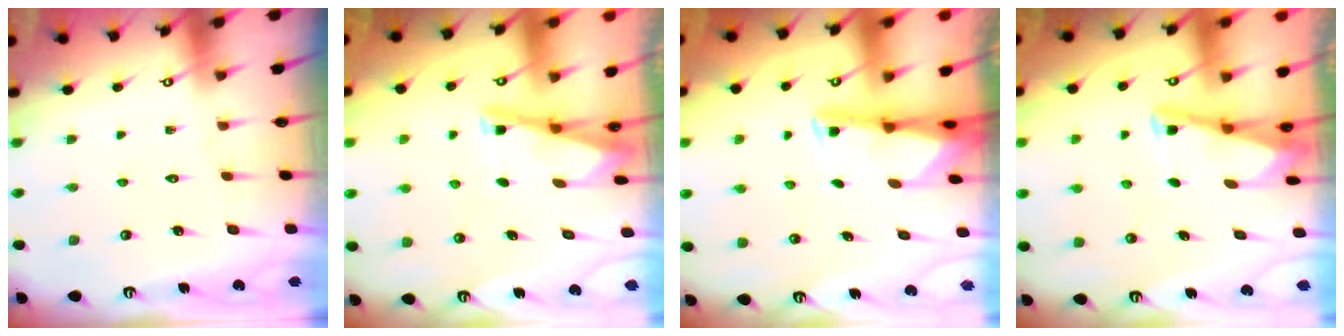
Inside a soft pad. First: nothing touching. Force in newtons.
{"total": 2.9, "press": 2.9, "slide": 0.4}
{"total": 2.4, "press": 2.4, "slide": 0.5}
{"total": 2.9, "press": 2.9, "slide": 0.4}